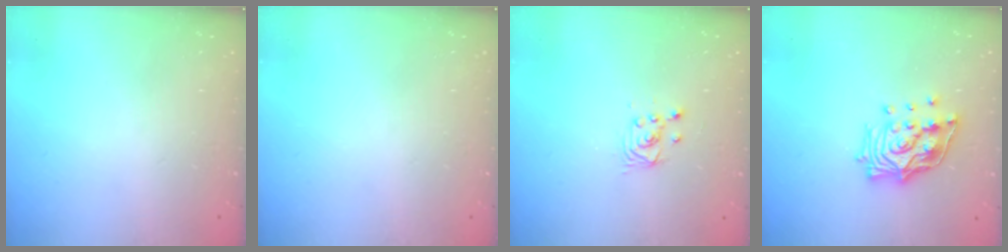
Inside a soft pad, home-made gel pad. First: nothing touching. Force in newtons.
{"total": 0.0}
{"total": 2.2, "press": 2.2, "slide": 0.3}
{"total": 15.8, "press": 15.7, "slide": 1.6}